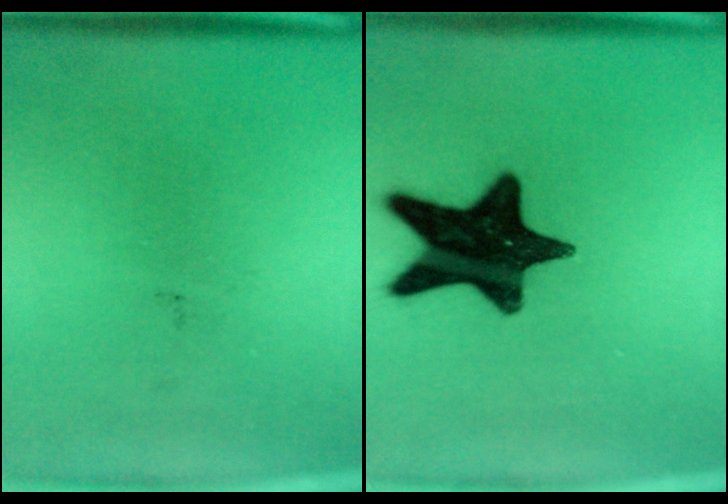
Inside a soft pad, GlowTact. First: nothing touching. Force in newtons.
{"total": 17.1}